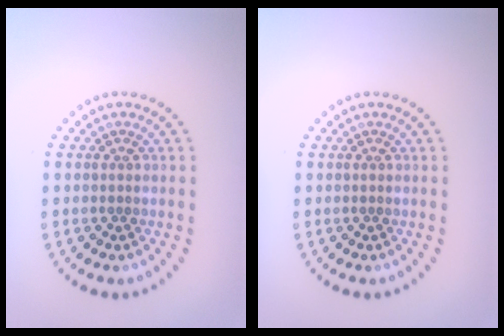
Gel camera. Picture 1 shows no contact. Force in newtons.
{"total": 0.0}